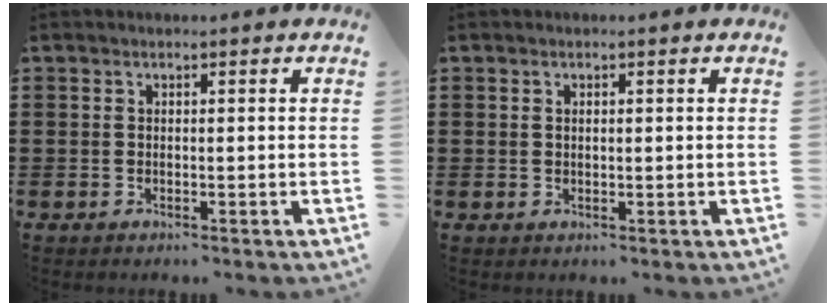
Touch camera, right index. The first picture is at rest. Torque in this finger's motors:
{"motor_torque": [-0.91, 1.09, -0.03, -0.01]}